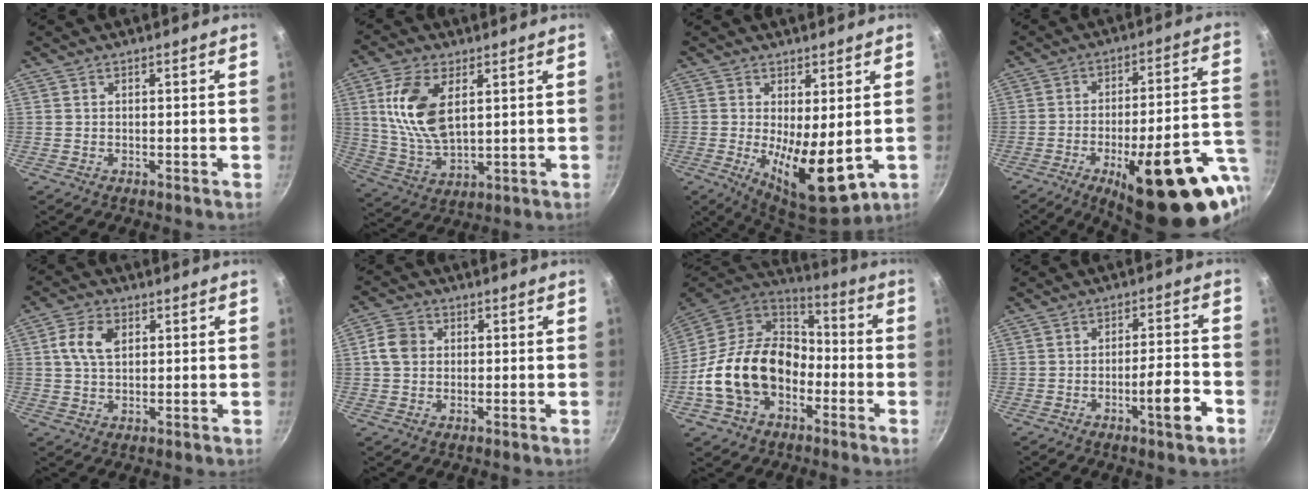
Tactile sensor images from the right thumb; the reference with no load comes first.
{"total": 13.3, "force": [3.7, 7.0, 10.7], "torque": [-0.206, -0.018, 0.080]}
{"total": 11.2, "force": [-0.5, 4.2, 10.4], "torque": [-0.151, -0.022, 0.005]}
{"total": 26.3, "force": [-9.8, 8.4, 22.9], "torque": [-0.272, 0.024, -0.129]}
{"total": 6.7, "force": [1.8, 4.1, 4.9], "torque": [-0.086, 0.004, 0.029]}
{"total": 5.0, "force": [0.4, 4.2, 2.6], "torque": [-0.037, 0.007, -0.004]}
{"total": 20.3, "force": [-5.3, 14.7, 12.9], "torque": [-0.204, 0.055, -0.103]}
{"total": 7.5, "force": [-3.4, 1.3, 6.6], "torque": [-0.093, 0.029, -0.048]}